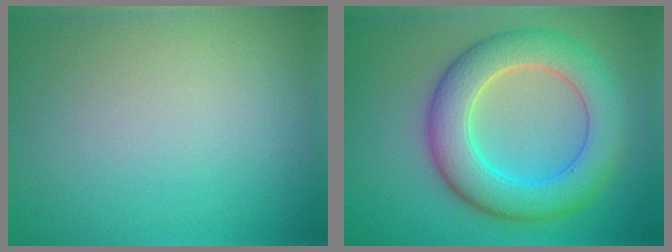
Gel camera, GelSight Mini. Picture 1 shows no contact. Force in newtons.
{"total": 7.8, "press": 7.8, "slide": 0.3}